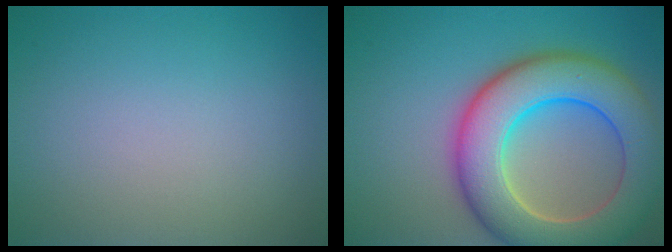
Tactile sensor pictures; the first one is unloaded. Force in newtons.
{"total": 10.8, "press": 10.8, "slide": 0.7}